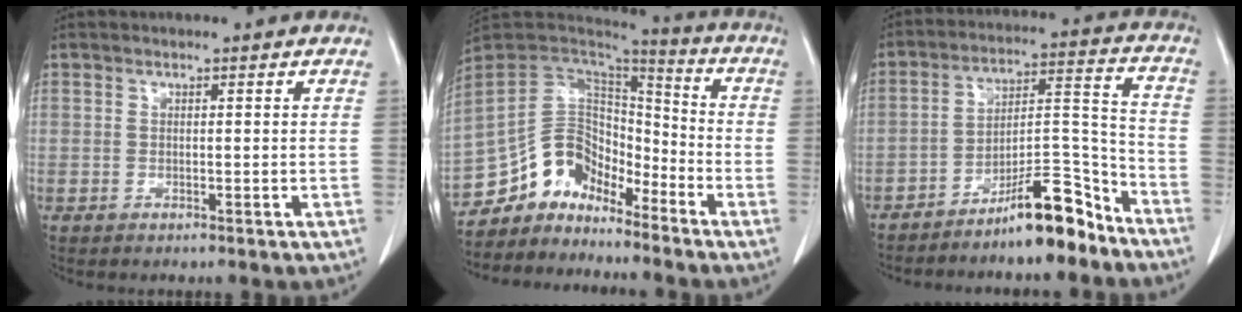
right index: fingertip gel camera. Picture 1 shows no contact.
{"total": 12.1, "force": [-10.2, 5.9, 2.8], "torque": [-0.045, 0.067, -0.192]}
{"total": 11.3, "force": [-8.9, 1.9, 6.6], "torque": [-0.098, 0.033, -0.149]}